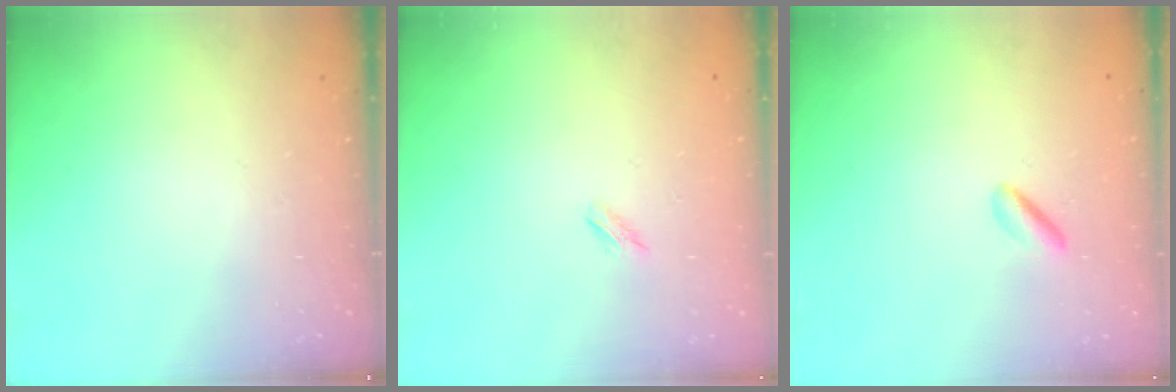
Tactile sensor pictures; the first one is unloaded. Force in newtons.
{"total": 1.7, "press": 1.5, "slide": 0.6}
{"total": 2.6, "press": 2.4, "slide": 0.9}